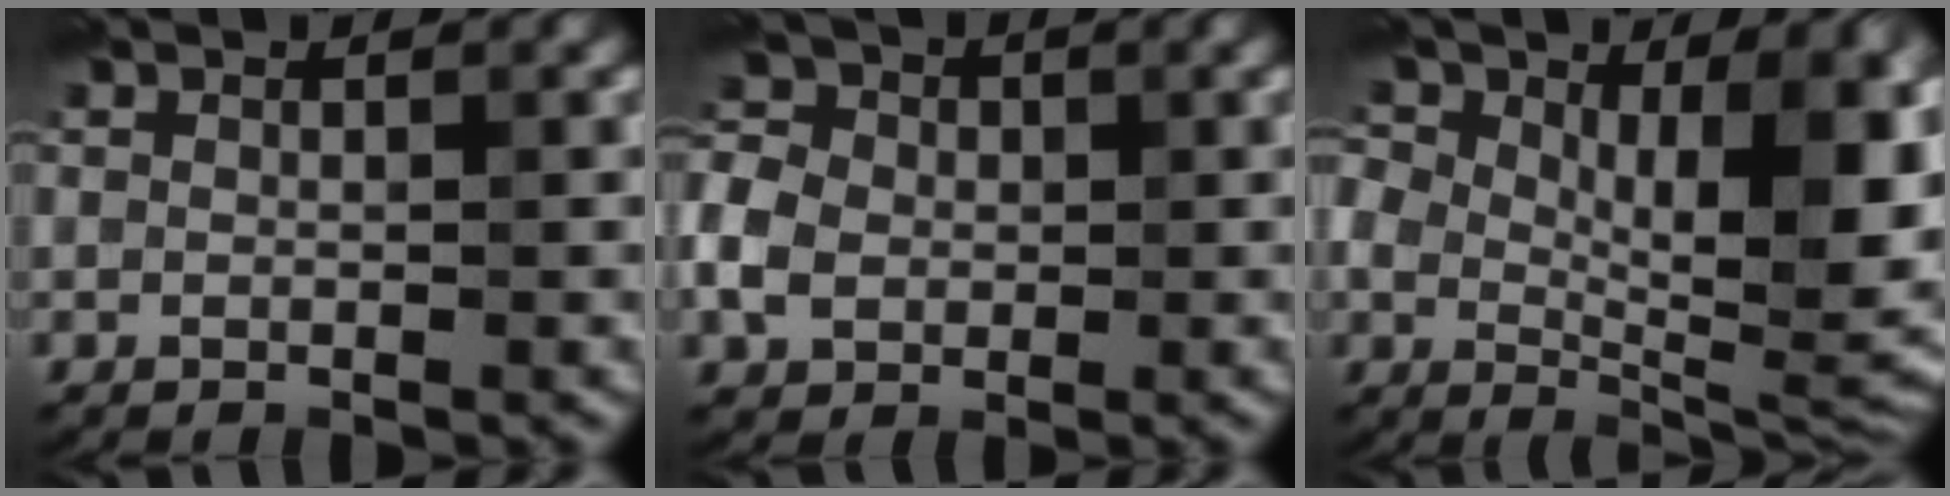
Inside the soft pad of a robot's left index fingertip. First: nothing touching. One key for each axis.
{"total": 4.6, "fx": -0.7, "fy": 3.8, "fz": 2.4, "tx": -0.058, "ty": 0.011, "tz": -0.020}
{"total": 14.6, "fx": 1.8, "fy": 7.7, "fz": 12.2, "tx": -0.152, "ty": -0.014, "tz": 0.038}